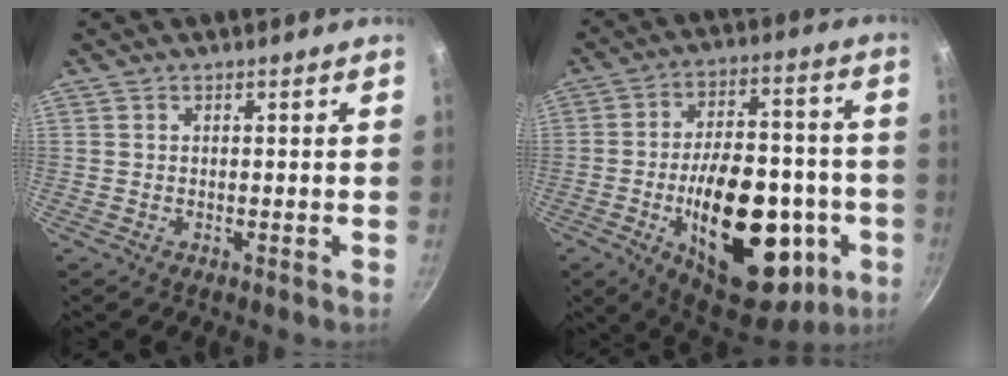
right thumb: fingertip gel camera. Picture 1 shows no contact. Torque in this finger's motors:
{"motor_torque": [-0.17, 1.25, 1.95, -0.82, 0.21]}